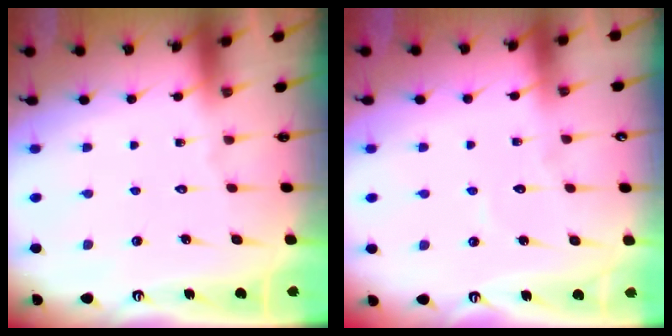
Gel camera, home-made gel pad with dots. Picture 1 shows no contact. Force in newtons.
{"total": 3.9, "press": 3.8, "slide": 0.4}